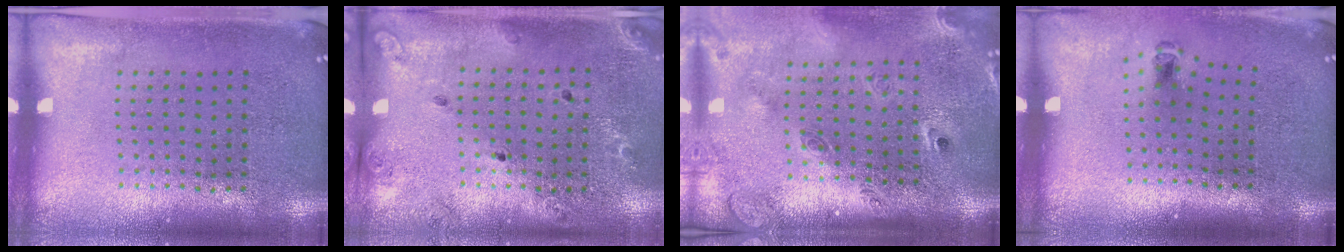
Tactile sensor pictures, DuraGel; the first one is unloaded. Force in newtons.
{"total": 1.3, "press": 1.3, "slide": 0.2}
{"total": 2.7, "press": 1.8, "slide": 1.9}
{"total": 0.7, "press": 0.3, "slide": 0.6}